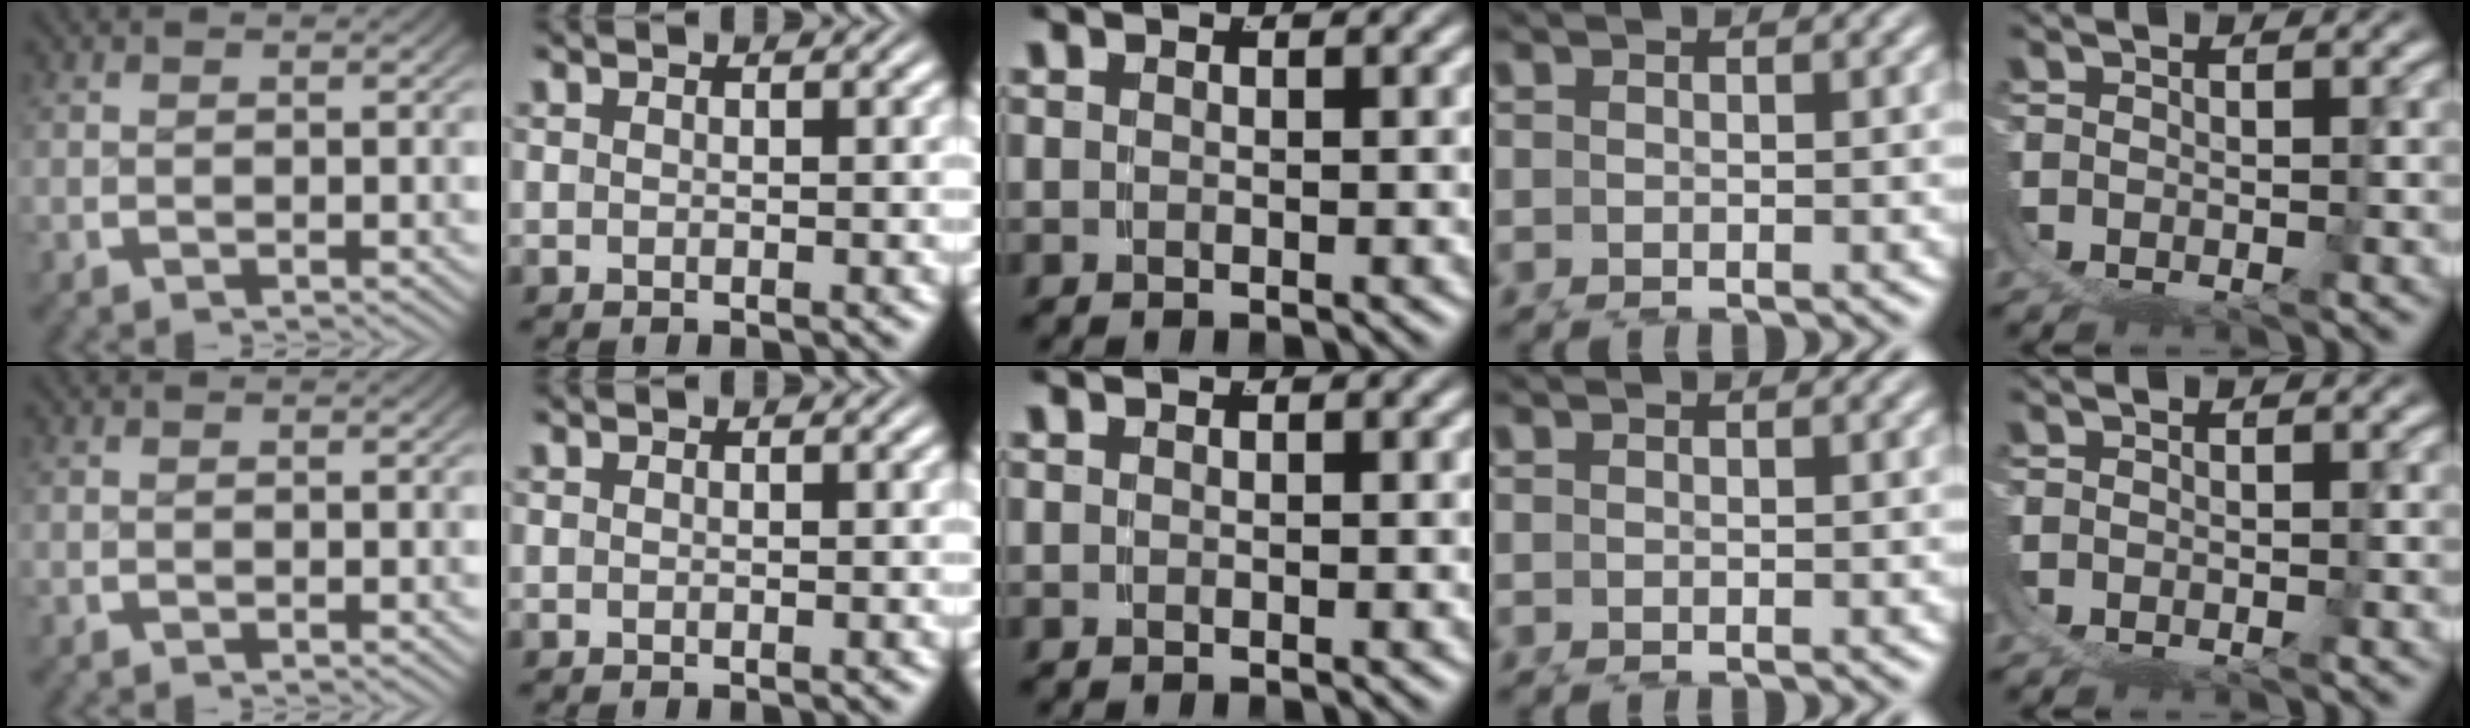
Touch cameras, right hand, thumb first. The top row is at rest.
{}